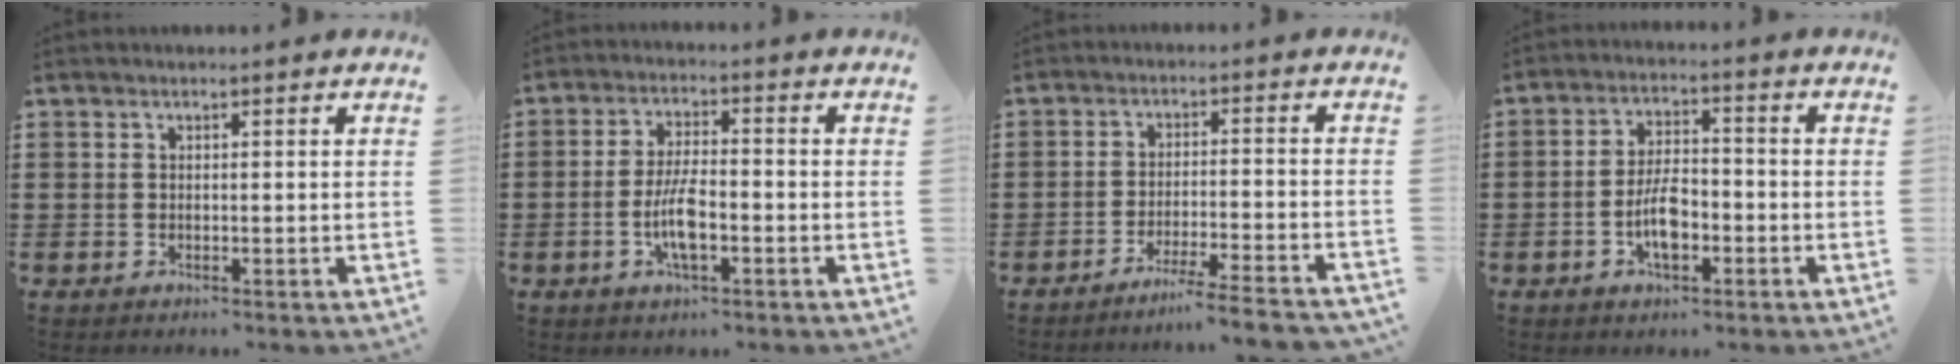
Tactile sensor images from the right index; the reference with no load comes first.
{"total": 6.5, "force": [-1.8, 1.9, 5.9], "torque": [-0.128, -0.003, -0.040]}
{"total": 5.1, "force": [-4.6, -0.7, 2.2], "torque": [-0.035, -0.015, -0.087]}
{"total": 6.3, "force": [-2.0, 2.7, 5.3], "torque": [-0.109, 0.005, -0.040]}